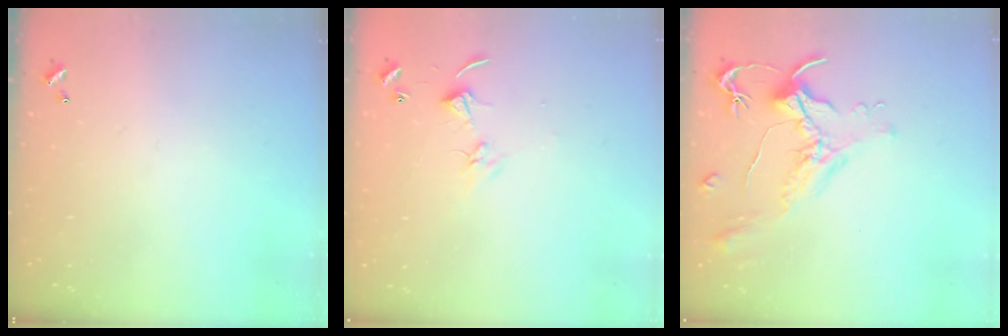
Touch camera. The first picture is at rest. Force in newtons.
{"total": 4.2, "press": 4.2, "slide": 0.5}
{"total": 1.6, "press": 1.5, "slide": 0.7}